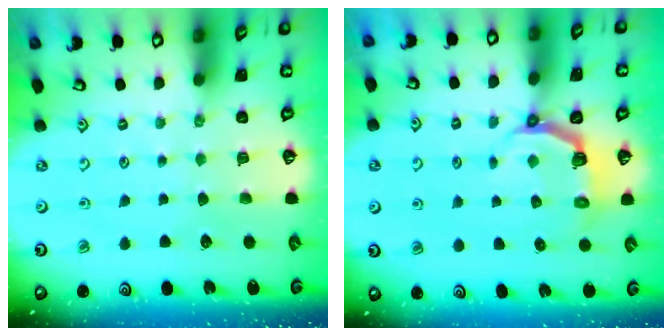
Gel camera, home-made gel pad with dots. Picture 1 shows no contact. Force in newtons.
{"total": 4.5, "press": 3.0, "slide": 3.4}